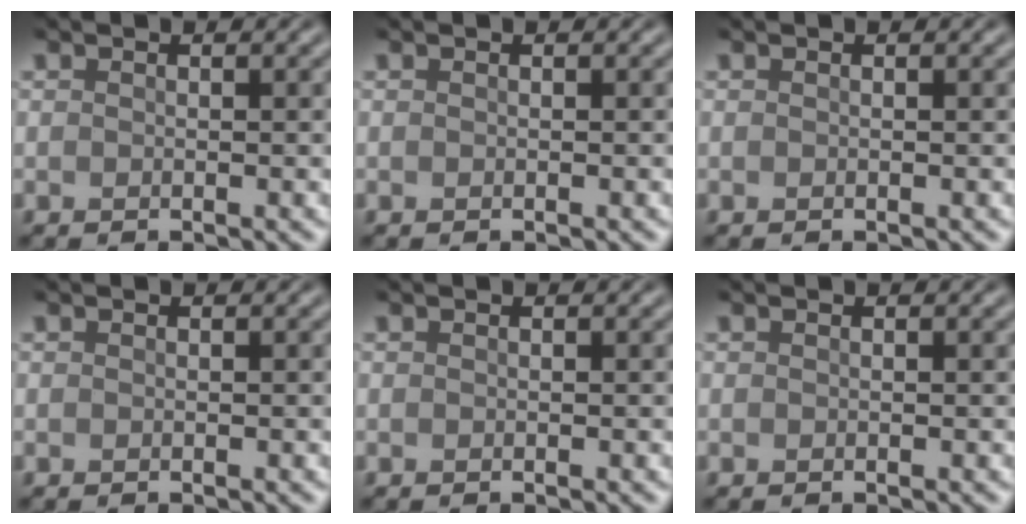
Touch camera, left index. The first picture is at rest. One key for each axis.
{"total": 0.0}
{"total": 0.0}
{"total": 0.0}
{"total": 0.0}
{"total": 0.0}